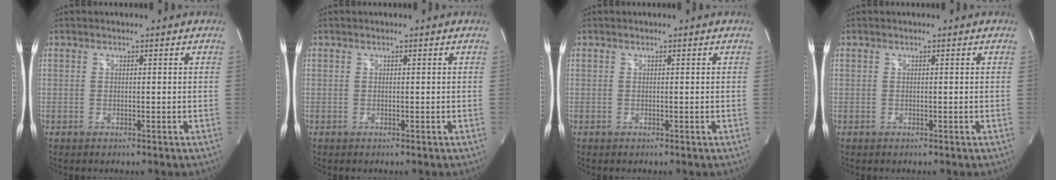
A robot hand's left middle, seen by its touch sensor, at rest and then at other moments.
{"total": 0.0}
{"total": 0.0}
{"total": 0.0}